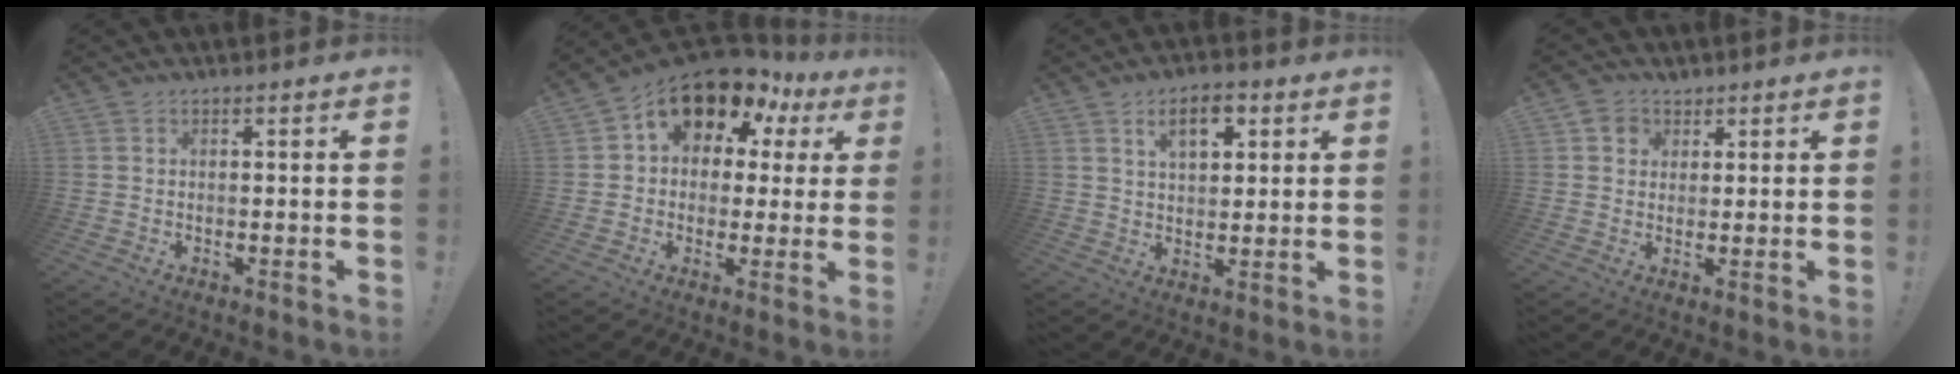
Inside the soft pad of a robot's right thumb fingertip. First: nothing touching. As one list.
[{"total": 12.6, "force": [8.5, 6.8, 6.2], "torque": [-0.095, -0.067, 0.151]}, {"total": 8.1, "force": [3.9, 4.2, 5.7], "torque": [-0.079, -0.005, 0.065]}, {"total": 4.4, "force": [2.4, 3.6, 0.8], "torque": [-0.006, -0.006, 0.044]}]